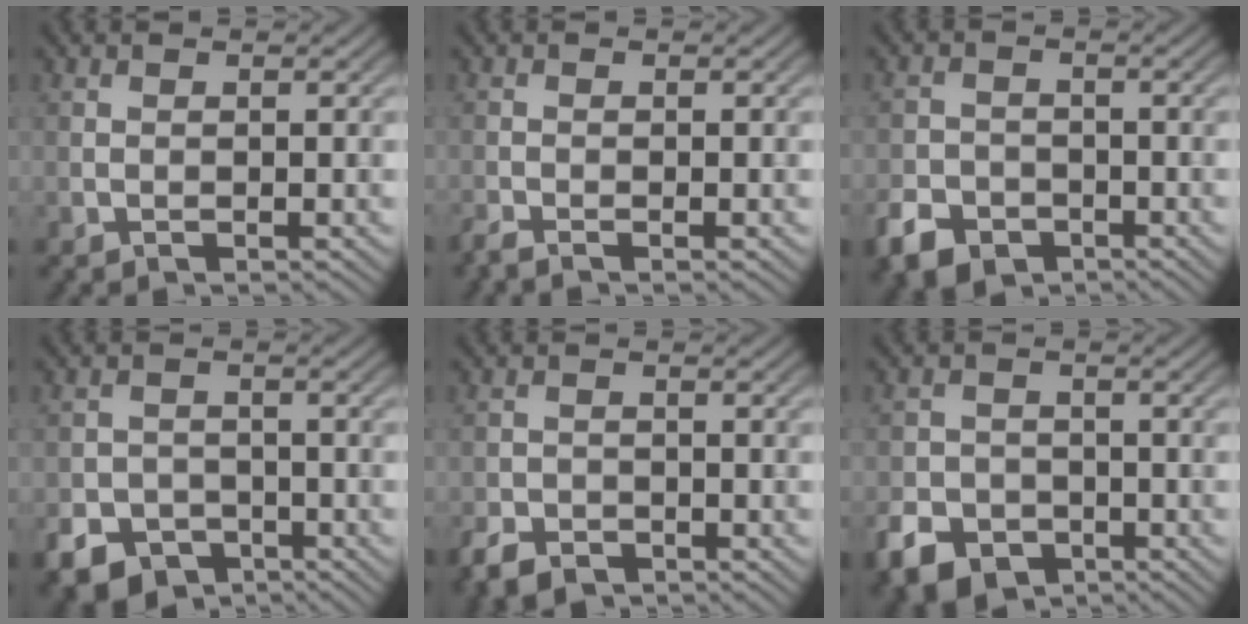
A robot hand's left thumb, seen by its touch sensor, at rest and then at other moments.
{"total": 1.5, "force": [-1.3, 0.0, 0.8], "torque": [-0.017, -0.005, -0.032]}
{"total": 4.9, "force": [-3.1, 3.2, 2.0], "torque": [-0.047, -0.006, -0.064]}
{"total": 6.5, "force": [-4.2, 4.5, 2.1], "torque": [-0.038, -0.011, -0.074]}
{"total": 3.6, "force": [-2.7, 1.8, 1.5], "torque": [-0.029, -0.007, -0.057]}
{"total": 5.7, "force": [-3.4, 3.9, 2.4], "torque": [-0.053, -0.008, -0.069]}